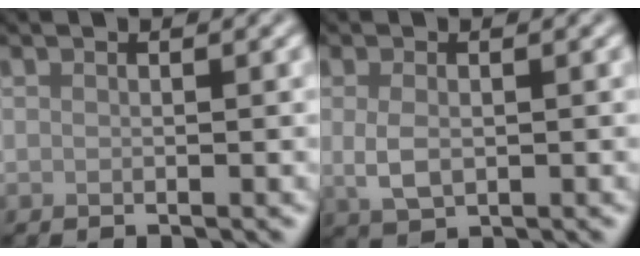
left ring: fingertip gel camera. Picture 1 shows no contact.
{"total": 2.4, "force": [0.0, 1.4, 1.9], "torque": [-0.044, -0.003, 0.003]}